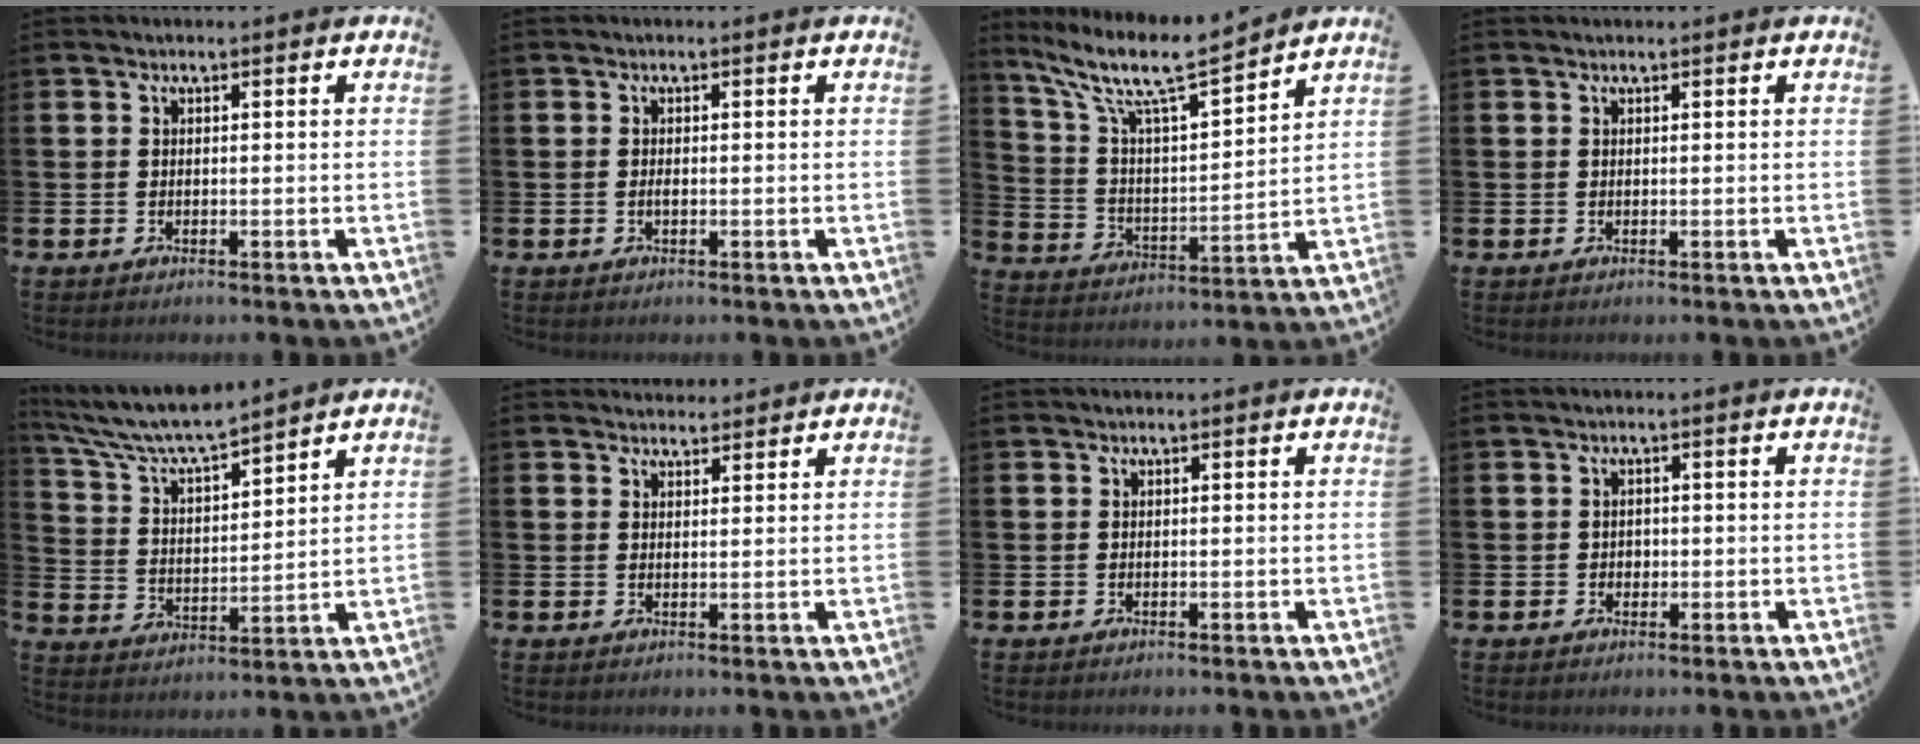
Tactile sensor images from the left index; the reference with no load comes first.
{"total": 0.6, "force": [-0.2, 0.2, 0.5], "torque": [-0.011, -0.001, -0.004]}
{"total": 10.4, "force": [8.7, 1.7, 5.3], "torque": [-0.135, -0.052, 0.146]}
{"total": 0.0}
{"total": 7.2, "force": [6.7, 0.8, 2.4], "torque": [-0.082, -0.039, 0.117]}
{"total": 2.4, "force": [2.3, 0.6, -0.1], "torque": [0.006, -0.010, 0.040]}
{"total": 0.0}
{"total": 1.1, "force": [0.0, 1.0, 0.3], "torque": [0.000, 0.005, -0.003]}